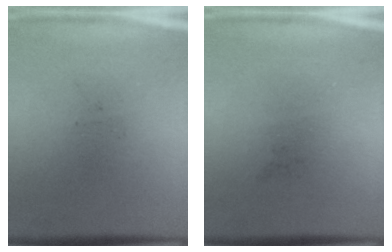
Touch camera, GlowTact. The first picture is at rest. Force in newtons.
{"total": 0.0}